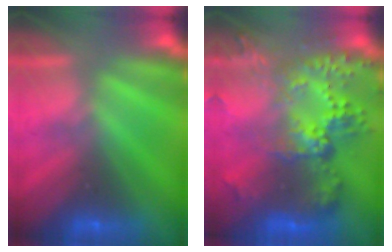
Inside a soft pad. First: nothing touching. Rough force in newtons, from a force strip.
{"total": 6.3}